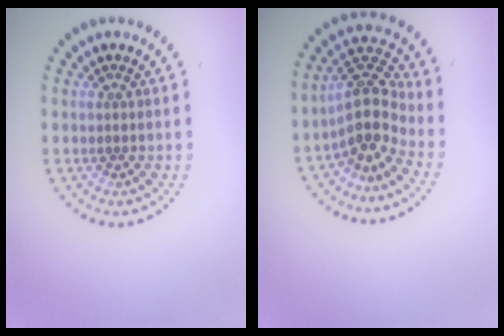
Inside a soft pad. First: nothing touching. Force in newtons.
{"total": 4.2, "press": 3.6, "slide": 2.2}